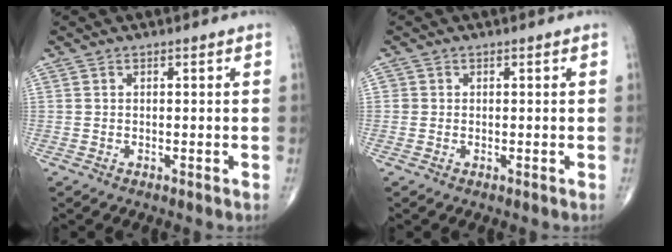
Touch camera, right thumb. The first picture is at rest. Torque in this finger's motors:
{"motor_torque": [0.08, 0.26, 0.25, -0.02, -0.05]}